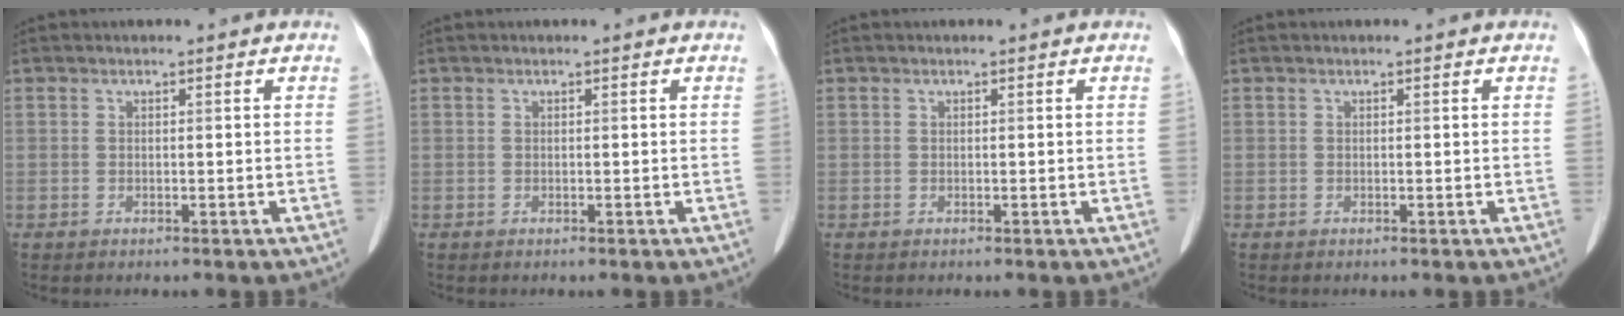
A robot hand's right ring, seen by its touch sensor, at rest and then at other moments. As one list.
[{"total": 0.0}, {"total": 0.0}, {"total": 0.0}]